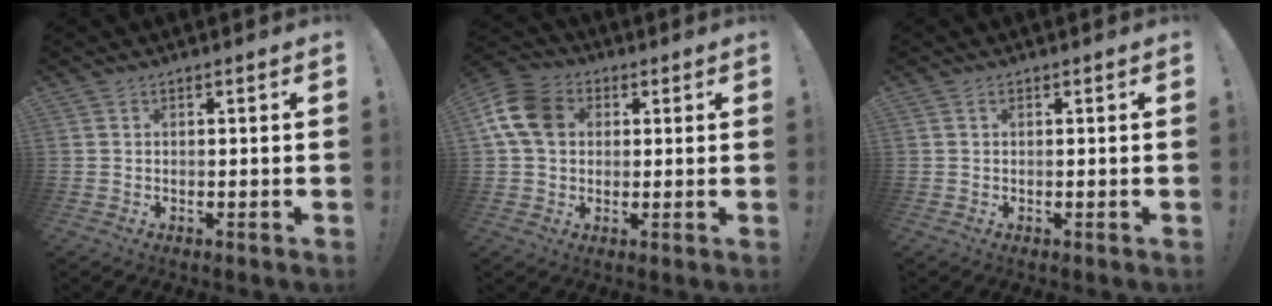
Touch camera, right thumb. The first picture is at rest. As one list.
[{"total": 12.6, "force": [2.9, 9.7, 7.5], "torque": [-0.142, 0.003, 0.059]}, {"total": 0.0}]